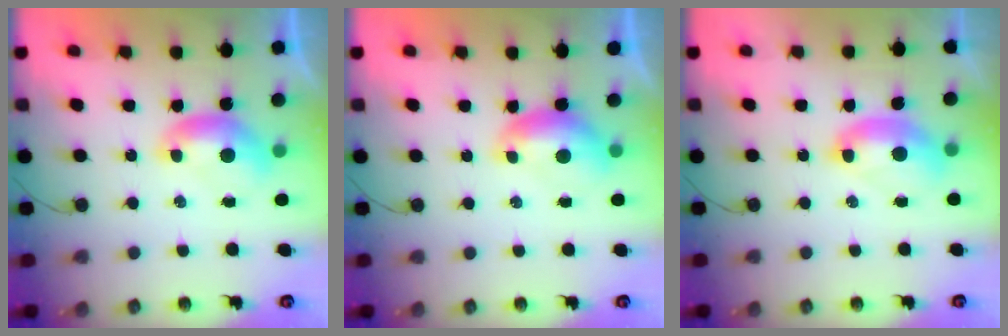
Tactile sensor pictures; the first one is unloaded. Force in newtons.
{"total": 0.0}
{"total": 2.5, "press": 2.5, "slide": 0.6}